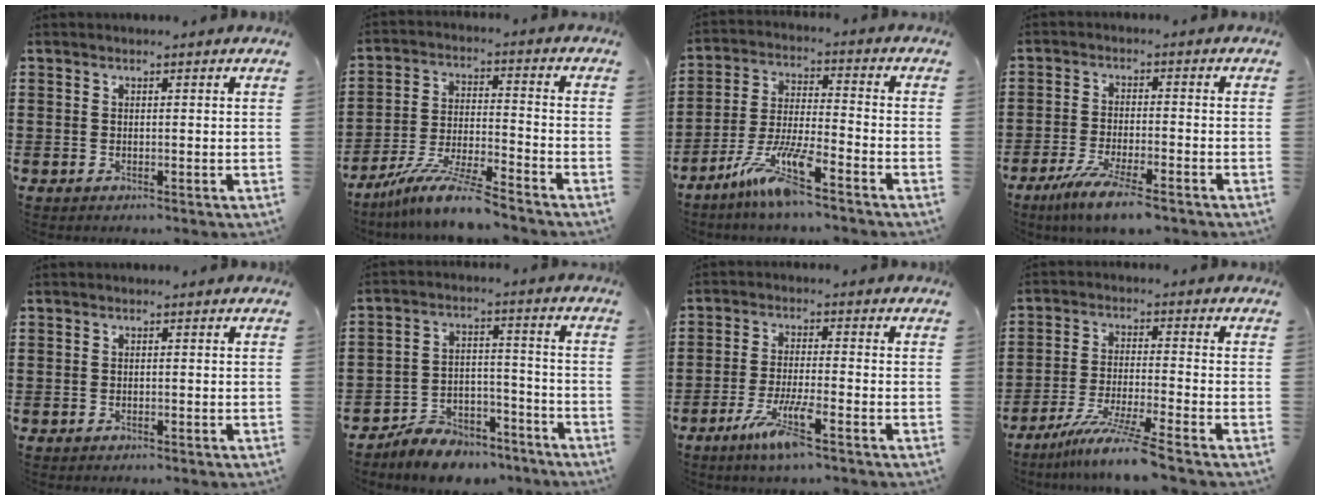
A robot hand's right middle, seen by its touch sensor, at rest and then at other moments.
{"total": 9.4, "force": [-8.3, 0.0, 4.4], "torque": [-0.091, -0.001, -0.165]}
{"total": 9.2, "force": [-6.6, 0.9, 6.4], "torque": [-0.139, -0.010, -0.128]}
{"total": 6.2, "force": [-4.9, 0.4, 3.8], "torque": [-0.086, -0.016, -0.093]}
{"total": 0.6, "force": [-0.6, 0.2, 0.2], "torque": [-0.006, -0.002, -0.011]}
{"total": 7.6, "force": [-7.2, 2.0, 1.4], "torque": [-0.019, 0.028, -0.140]}
{"total": 6.5, "force": [-4.0, 0.6, 5.1], "torque": [-0.106, -0.011, -0.076]}
{"total": 7.6, "force": [-6.3, -0.8, 4.2], "torque": [-0.083, -0.020, -0.121]}